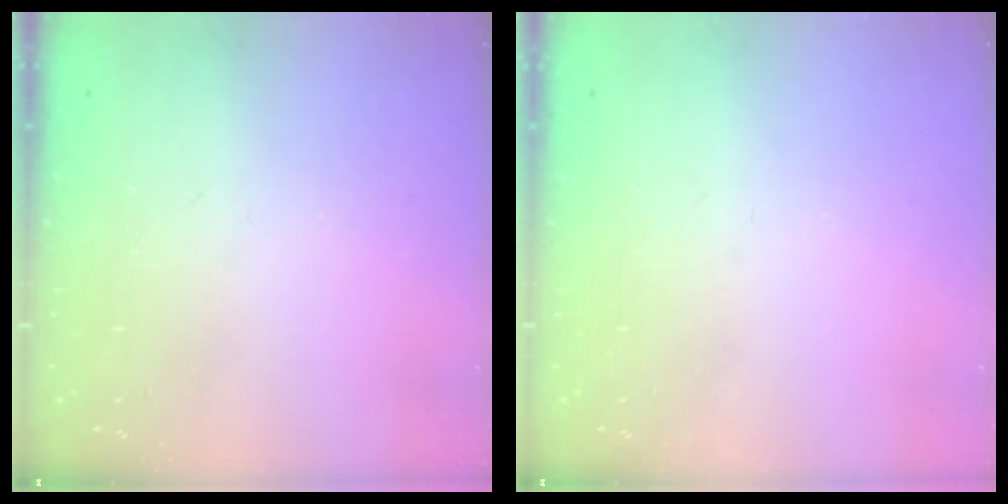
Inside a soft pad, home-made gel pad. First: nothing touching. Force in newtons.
{"total": 0.0}